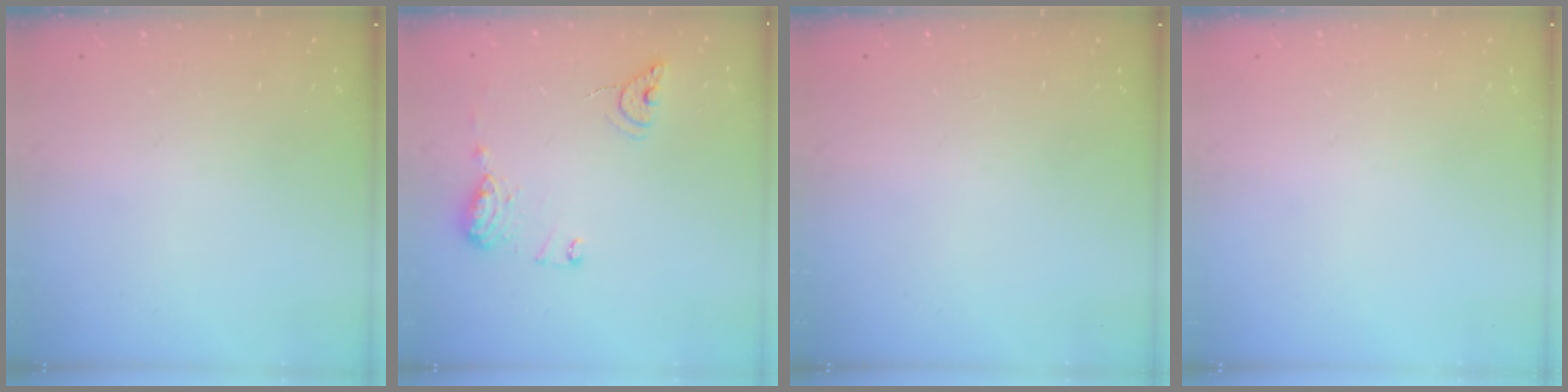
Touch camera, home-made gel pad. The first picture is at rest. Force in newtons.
{"total": 10.4, "press": 10.3, "slide": 0.9}
{"total": 0.0}
{"total": 0.0}